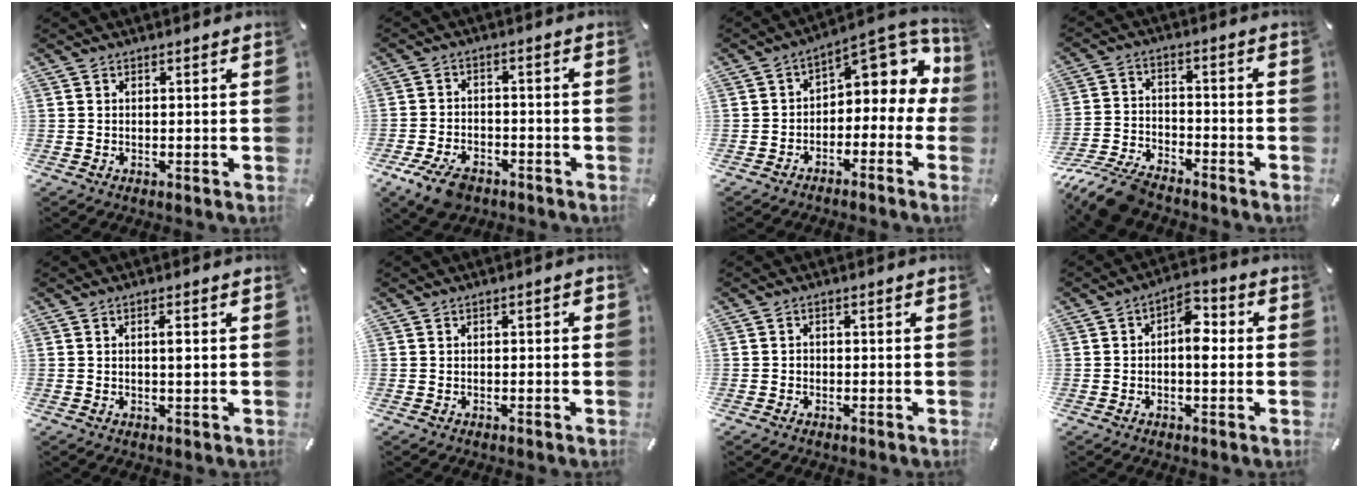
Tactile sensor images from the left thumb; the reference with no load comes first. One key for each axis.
{"total": 7.6, "fx": -4.8, "fy": 4.2, "fz": 4.2, "tx": -0.093, "ty": 0.017, "tz": -0.089}
{"total": 9.0, "fx": 3.6, "fy": 5.8, "fz": 5.8, "tx": -0.072, "ty": -0.033, "tz": 0.064}
{"total": 11.3, "fx": -9.7, "fy": 3.3, "fz": 4.9, "tx": -0.096, "ty": 0.046, "tz": -0.188}
{"total": 2.2, "fx": 0.2, "fy": 0.5, "fz": 2.1, "tx": -0.042, "ty": 0.000, "tz": 0.002}
{"total": 0.9, "fx": -0.6, "fy": 0.5, "fz": 0.5, "tx": -0.010, "ty": 0.002, "tz": -0.013}
{"total": 1.2, "fx": -0.7, "fy": 0.9, "fz": 0.3, "tx": -0.006, "ty": 0.005, "tz": -0.016}
{"total": 6.6, "fx": -0.2, "fy": 3.6, "fz": 5.5, "tx": -0.070, "ty": 0.005, "tz": -0.011}